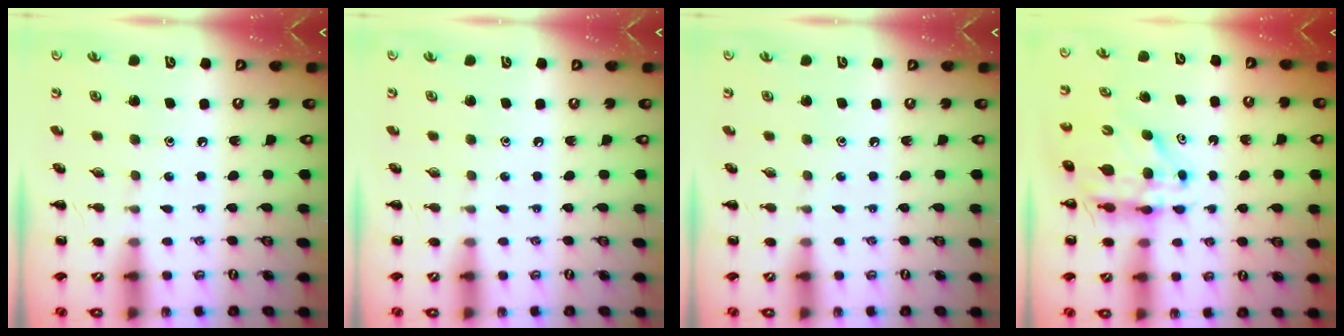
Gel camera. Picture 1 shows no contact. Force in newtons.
{"total": 0.0}
{"total": 0.0}
{"total": 8.8, "press": 8.3, "slide": 3.0}